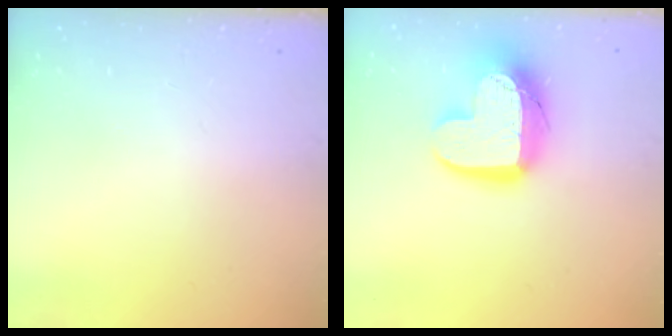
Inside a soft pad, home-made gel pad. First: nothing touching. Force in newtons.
{"total": 16.1, "press": 16.1, "slide": 1.1}